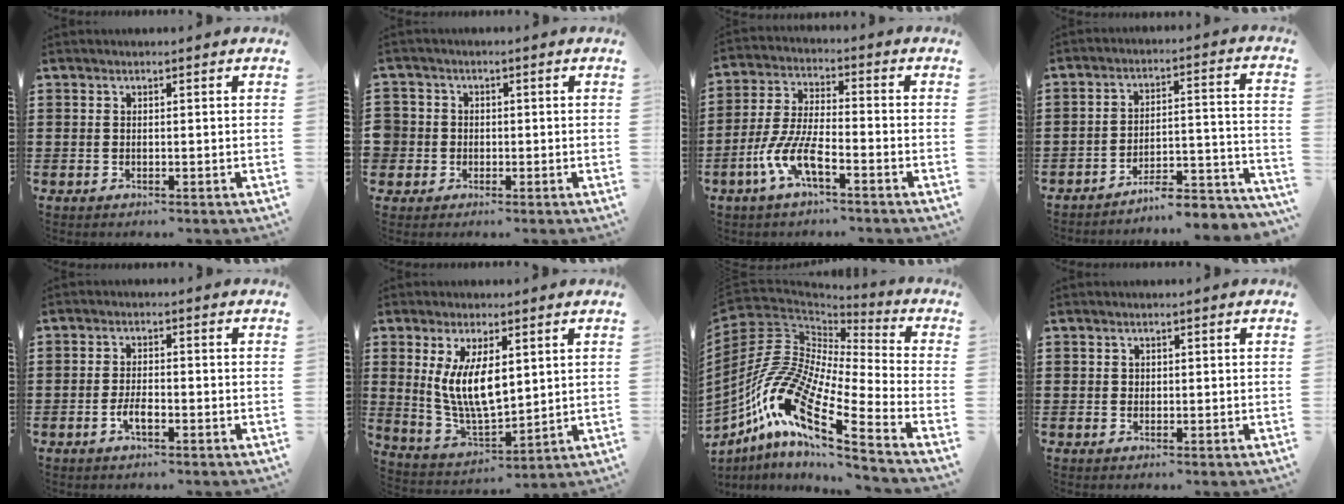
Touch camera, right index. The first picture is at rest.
{"total": 2.6, "force": [-0.8, 2.5, 0.1], "torque": [-0.023, 0.005, -0.024]}
{"total": 8.0, "force": [-4.8, 1.8, 6.2], "torque": [-0.163, -0.018, -0.098]}
{"total": 6.4, "force": [-6.0, 0.7, 2.1], "torque": [-0.030, 0.005, -0.119]}
{"total": 3.1, "force": [-1.7, 0.9, 2.4], "torque": [-0.048, -0.002, -0.033]}
{"total": 8.8, "force": [1.8, 3.6, 7.9], "torque": [-0.167, -0.001, 0.031]}
{"total": 14.4, "force": [-8.2, 4.1, 11.1], "torque": [-0.274, -0.020, -0.177]}
{"total": 0.6, "force": [0.2, 0.6, 0.0], "torque": [-0.002, 0.004, 0.003]}